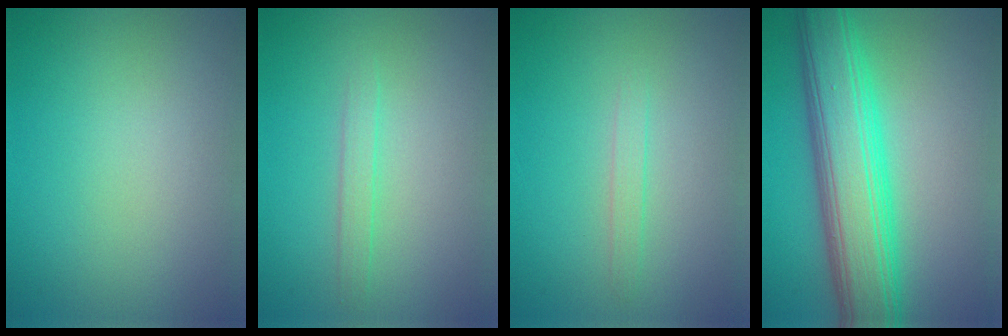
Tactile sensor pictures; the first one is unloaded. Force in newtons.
{"total": 1.2, "press": 1.2, "slide": 0.0}
{"total": 1.1, "press": 1.0, "slide": 0.1}
{"total": 9.5, "press": 9.5, "slide": 0.3}